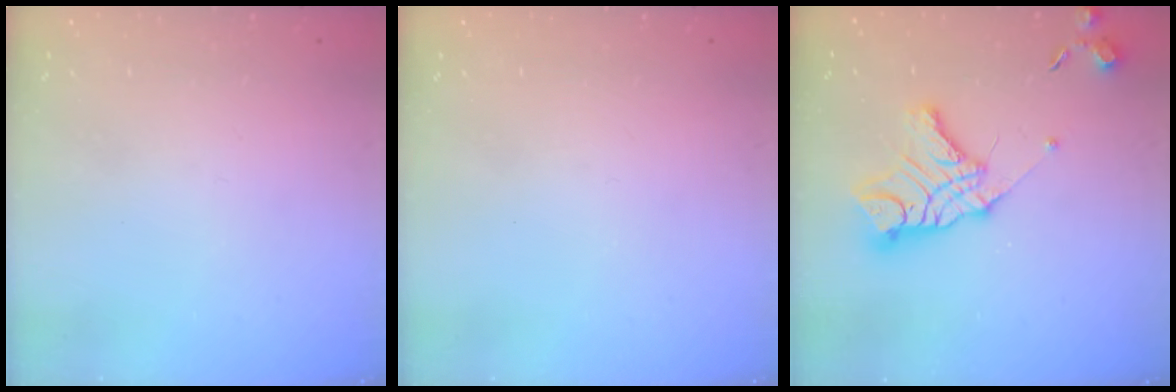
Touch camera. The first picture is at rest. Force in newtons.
{"total": 0.0}
{"total": 14.7, "press": 14.7, "slide": 1.2}